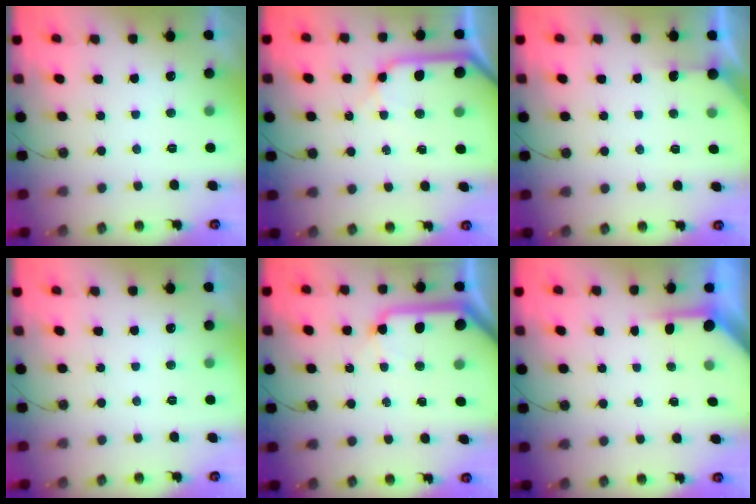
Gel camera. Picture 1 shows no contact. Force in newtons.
{"total": 11.1, "press": 11.0, "slide": 1.4}
{"total": 2.5, "press": 2.5, "slide": 0.2}
{"total": 0.0}
{"total": 13.2, "press": 13.1, "slide": 1.5}
{"total": 3.5, "press": 3.5, "slide": 0.3}